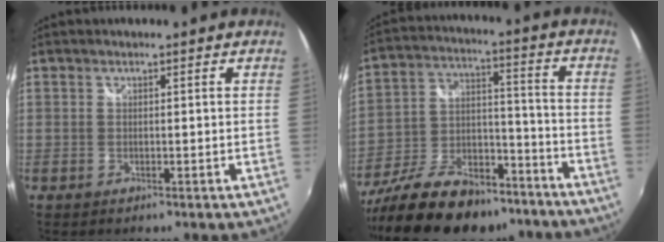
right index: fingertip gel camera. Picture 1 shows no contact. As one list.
[{"total": 23.4, "force": [-17.5, 10.7, 11.2], "torque": [-0.224, 0.013, -0.264]}]